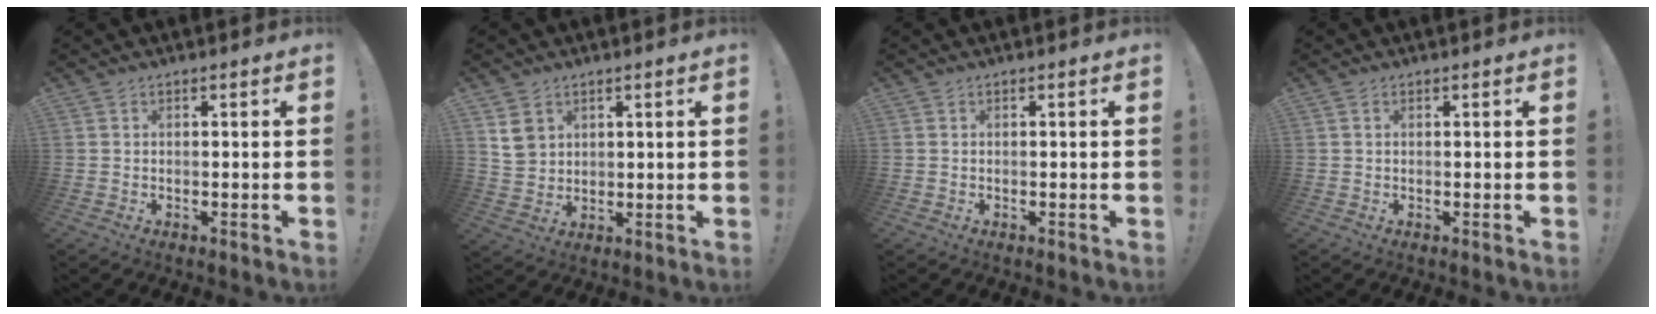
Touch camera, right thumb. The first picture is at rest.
{"total": 6.5, "force": [3.7, 5.0, 1.9], "torque": [-0.020, -0.015, 0.072]}
{"total": 0.0}
{"total": 0.6, "force": [0.3, 0.3, 0.4], "torque": [-0.008, 0.000, 0.005]}